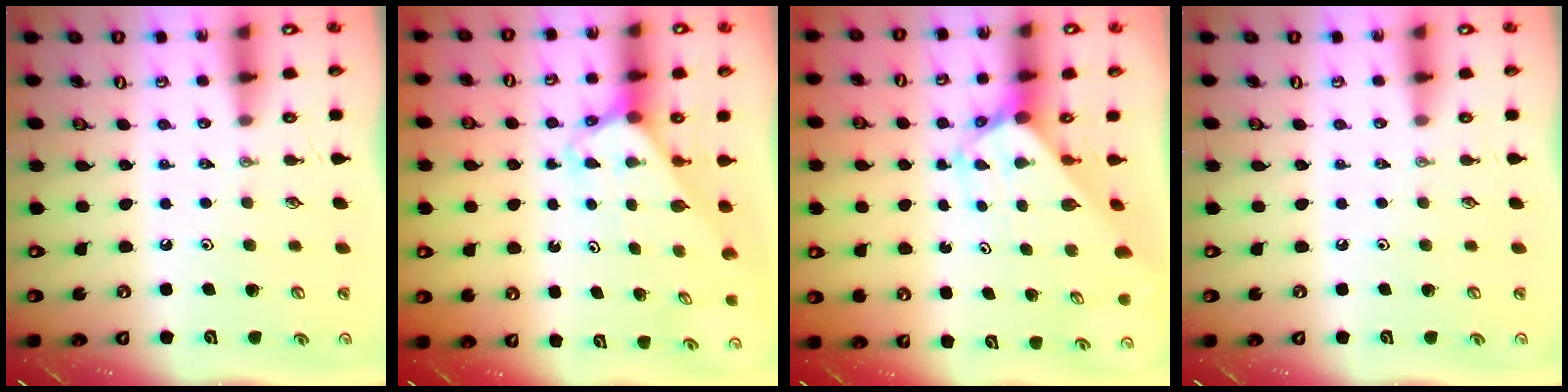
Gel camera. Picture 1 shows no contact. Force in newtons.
{"total": 2.7, "press": 2.7, "slide": 0.2}
{"total": 2.8, "press": 2.8, "slide": 0.3}
{"total": 0.0}